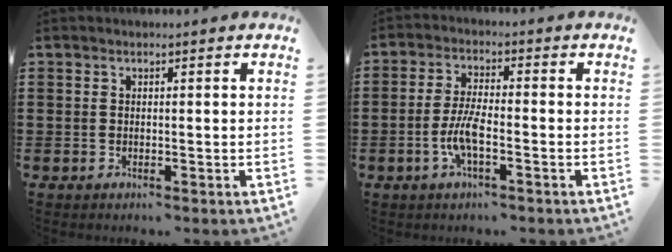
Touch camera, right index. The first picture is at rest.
{"total": 5.3, "force": [-2.0, 1.3, 4.7], "torque": [-0.115, -0.009, -0.046]}